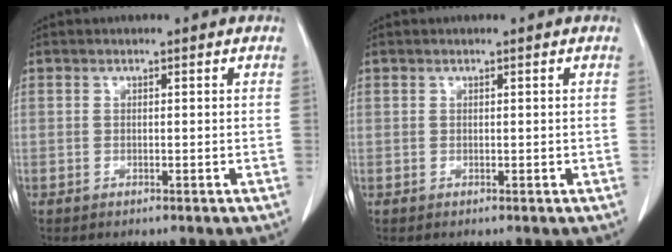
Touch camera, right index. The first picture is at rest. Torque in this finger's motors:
{"motor_torque": [0.00, 0.00, 0.00, 0.00]}